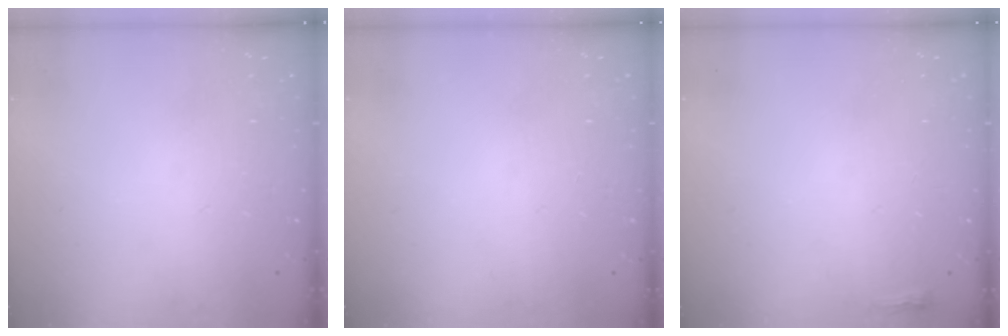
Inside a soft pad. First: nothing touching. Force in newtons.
{"total": 0.0}
{"total": 2.2, "press": 2.2, "slide": 0.6}